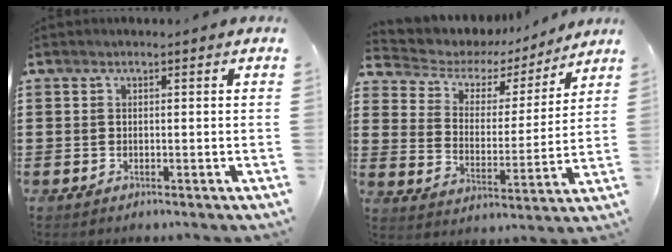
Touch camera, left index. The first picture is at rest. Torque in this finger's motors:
{"motor_torque": [0.79, -0.79, 0.33, 0.05]}